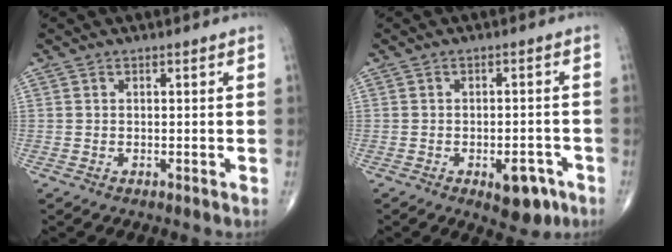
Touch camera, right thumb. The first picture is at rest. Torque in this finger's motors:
{"motor_torque": [2.67, 2.32, 0.30, -0.58, 0.03]}